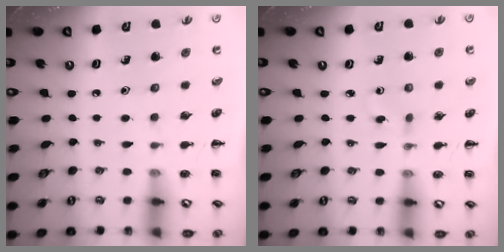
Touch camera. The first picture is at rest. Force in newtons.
{"total": 1.8, "press": 1.6, "slide": 0.8}